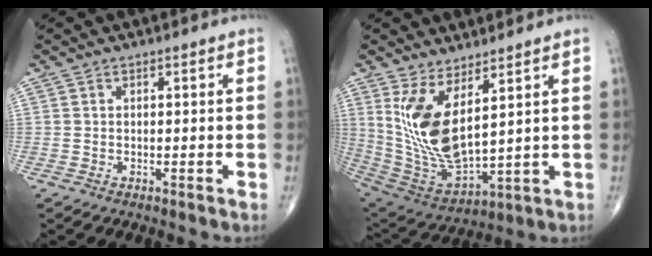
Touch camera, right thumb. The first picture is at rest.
{"total": 14.2, "force": [5.2, 5.5, 12.0], "torque": [-0.237, -0.049, 0.125]}